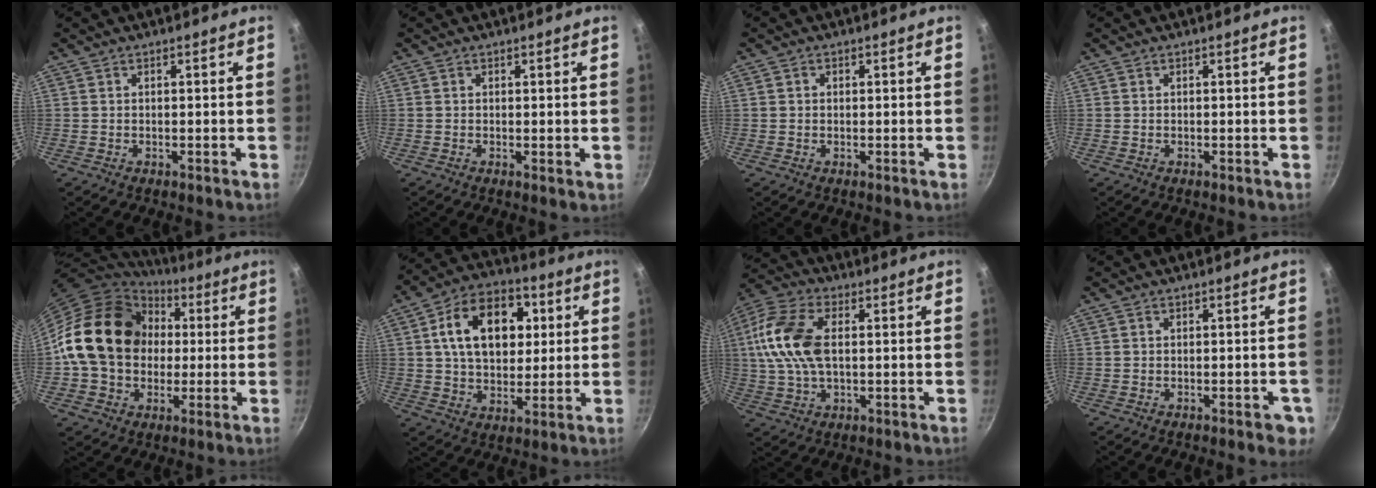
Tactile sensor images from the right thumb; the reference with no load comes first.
{"total": 0.7, "force": [0.3, 0.4, 0.5], "torque": [-0.008, -0.003, 0.001]}
{"total": 0.9, "force": [0.1, 0.9, 0.3], "torque": [-0.003, 0.003, 0.000]}
{"total": 0.0}
{"total": 20.8, "force": [2.0, 16.7, 12.2], "torque": [-0.189, 0.034, 0.029]}
{"total": 17.8, "force": [4.3, 12.1, 12.3], "torque": [-0.161, 0.012, 0.061]}
{"total": 14.3, "force": [1.7, 8.2, 11.6], "torque": [-0.226, 0.018, 0.019]}
{"total": 3.9, "force": [-1.6, 1.7, 3.1], "torque": [-0.024, 0.009, -0.018]}